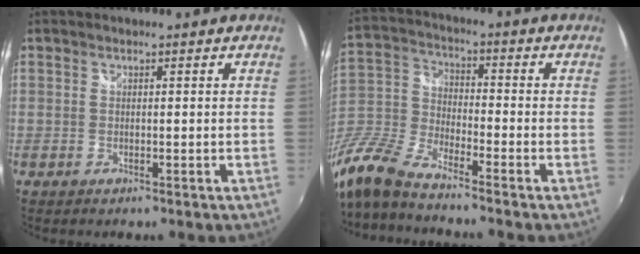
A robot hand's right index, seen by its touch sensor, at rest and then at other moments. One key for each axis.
{"total": 15.2, "fx": -12.1, "fy": 4.0, "fz": 8.2, "tx": -0.198, "ty": -0.017, "tz": -0.254}